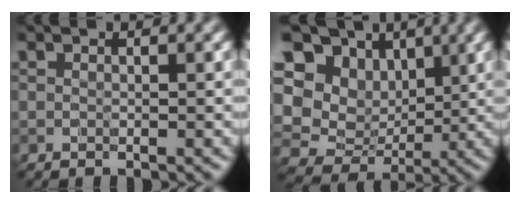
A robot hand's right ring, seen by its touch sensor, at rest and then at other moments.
{"total": 13.6, "force": [3.2, 11.3, 6.8], "torque": [-0.148, 0.008, 0.058]}